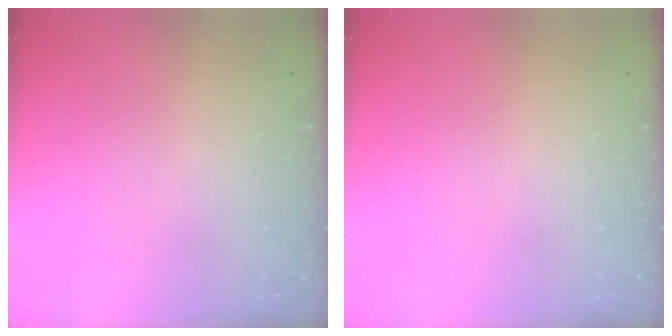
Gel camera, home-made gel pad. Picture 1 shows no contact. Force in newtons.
{"total": 0.0}